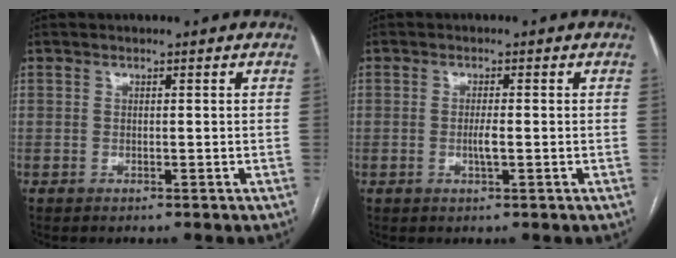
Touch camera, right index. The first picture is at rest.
{"total": 1.8, "force": [-0.4, 0.0, 1.8], "torque": [-0.037, -0.002, -0.007]}